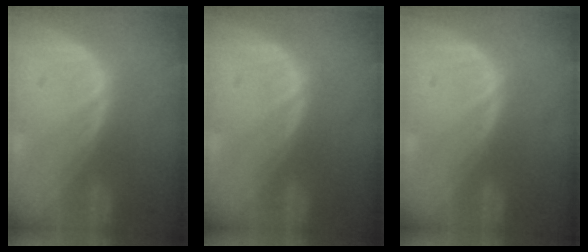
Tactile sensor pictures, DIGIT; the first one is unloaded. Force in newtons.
{"total": 0.0}
{"total": 0.0}